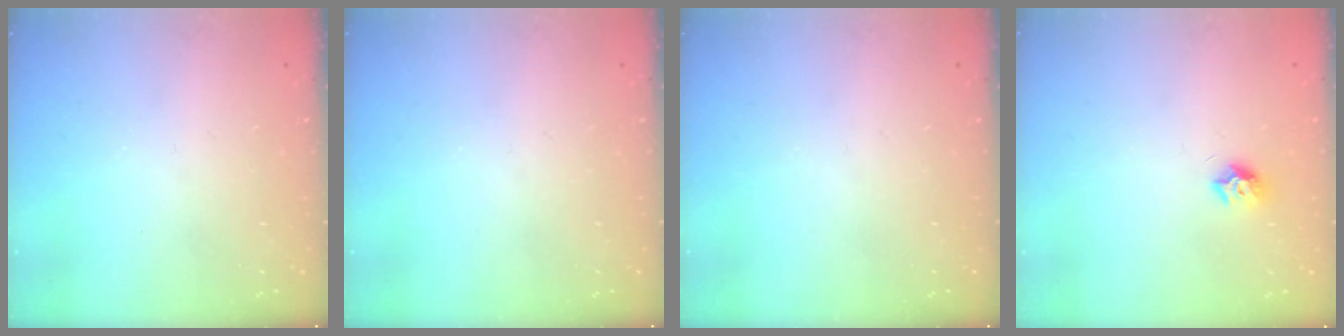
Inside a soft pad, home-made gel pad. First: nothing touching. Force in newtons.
{"total": 0.0}
{"total": 0.0}
{"total": 7.6, "press": 7.6, "slide": 0.7}